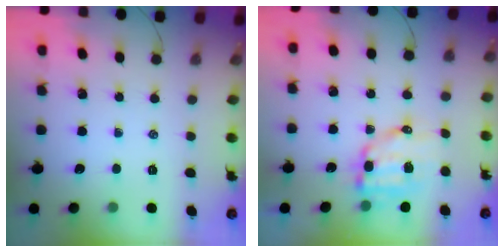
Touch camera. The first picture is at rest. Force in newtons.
{"total": 10.0, "press": 9.8, "slide": 1.9}